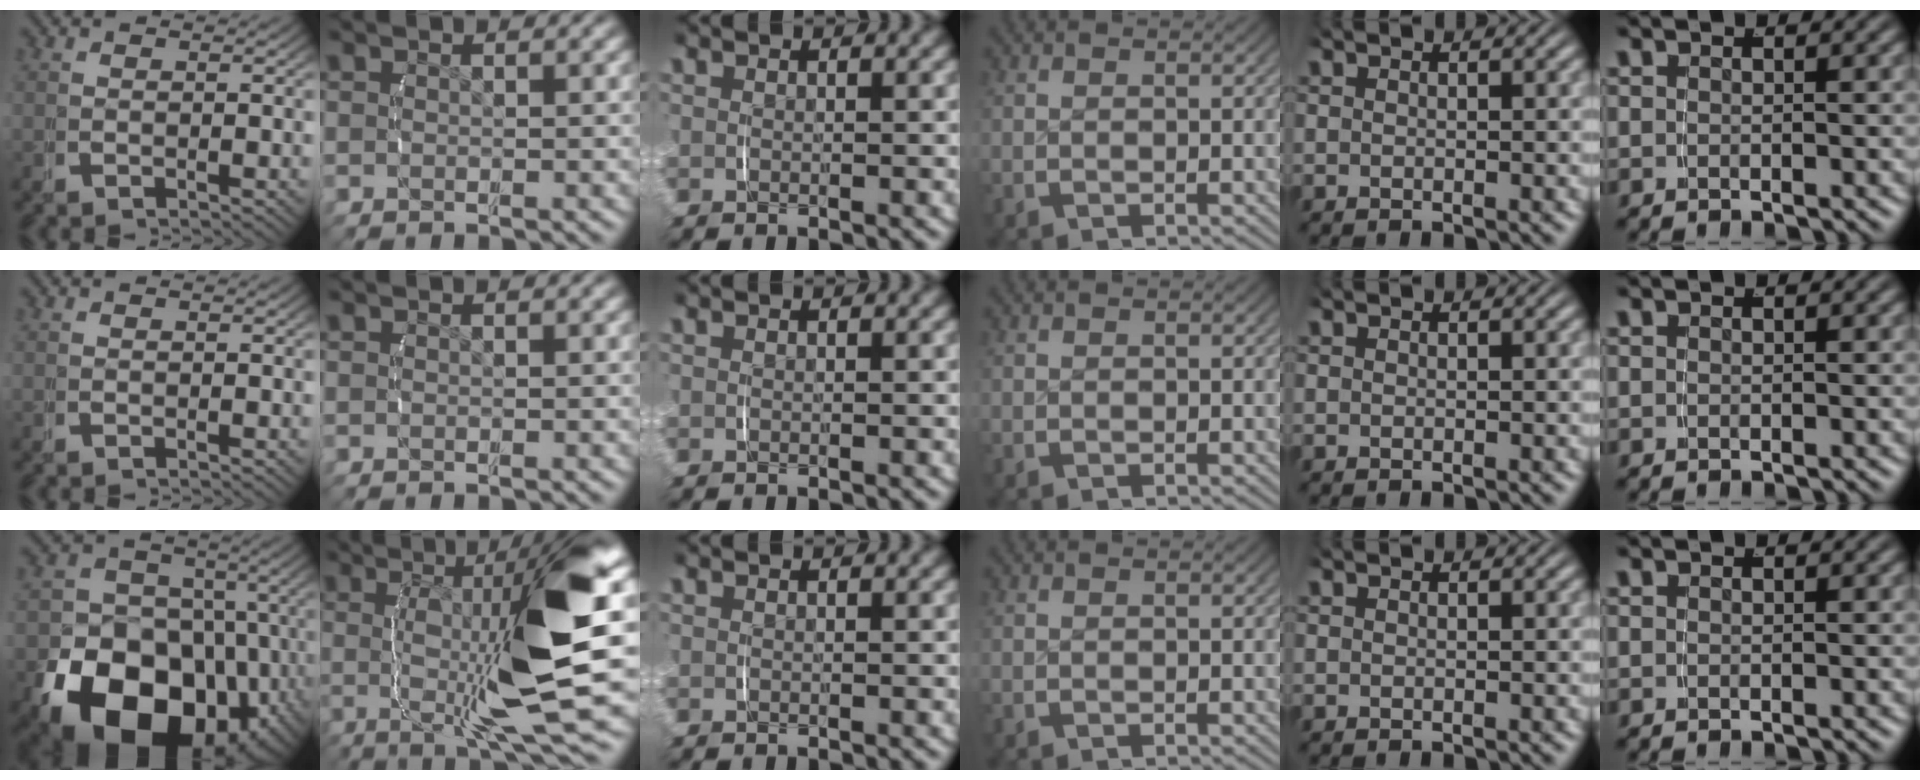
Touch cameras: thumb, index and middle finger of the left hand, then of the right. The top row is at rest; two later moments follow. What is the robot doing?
{"motion": "lift_and_place", "object": "jar lid"}